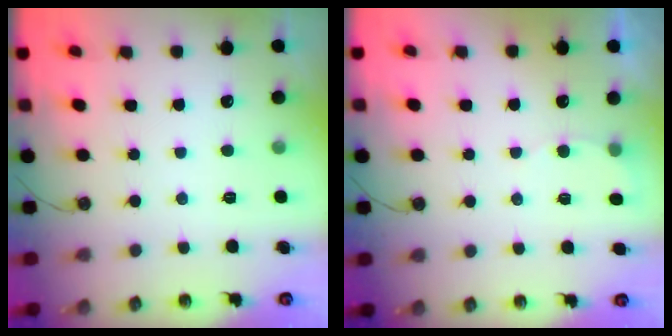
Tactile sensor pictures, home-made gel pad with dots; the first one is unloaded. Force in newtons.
{"total": 3.9, "press": 3.6, "slide": 1.4}